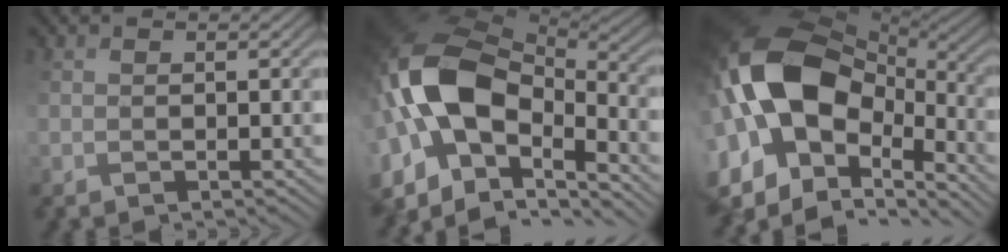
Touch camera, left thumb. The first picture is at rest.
{"total": 17.2, "force": [-1.3, 11.0, 13.2], "torque": [-0.297, 0.016, -0.020]}
{"total": 18.5, "force": [0.1, 12.0, 14.0], "torque": [-0.316, 0.012, 0.007]}